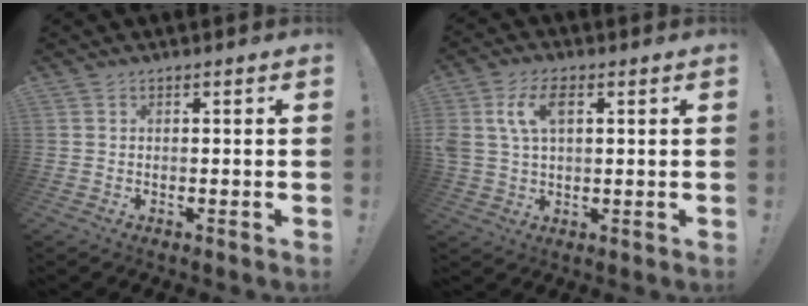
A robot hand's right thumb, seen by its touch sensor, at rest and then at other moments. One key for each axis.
{"total": 9.2, "fx": 2.7, "fy": 5.6, "fz": 6.8, "tx": -0.155, "ty": 0.003, "tz": 0.047}